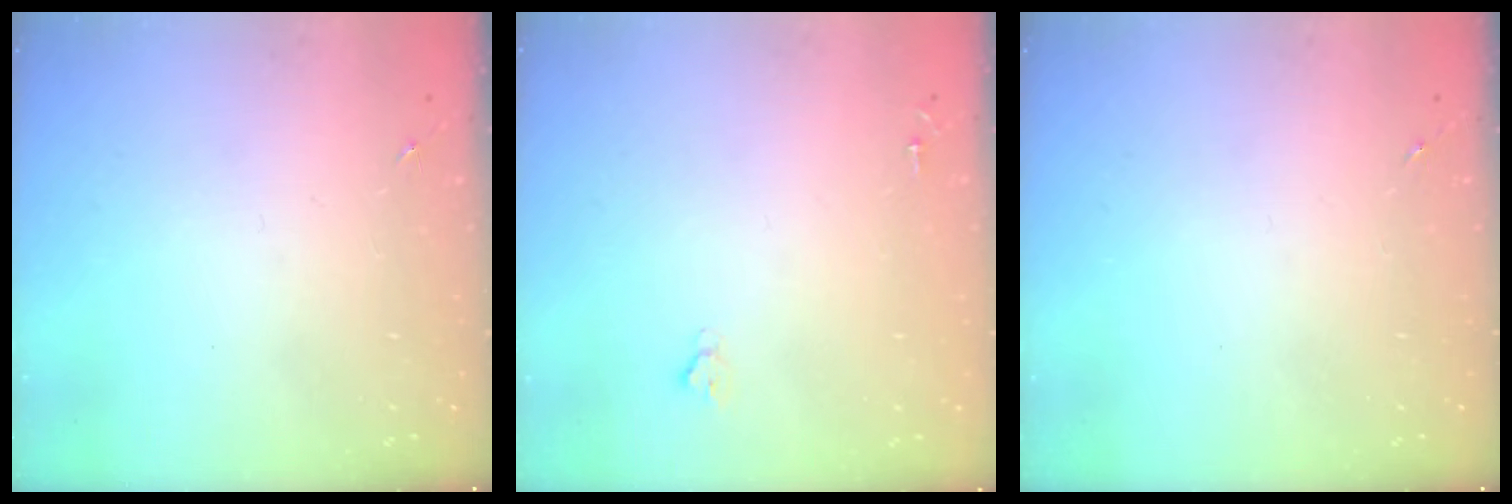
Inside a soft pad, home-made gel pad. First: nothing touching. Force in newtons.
{"total": 1.9, "press": 1.9, "slide": 0.2}
{"total": 0.0}